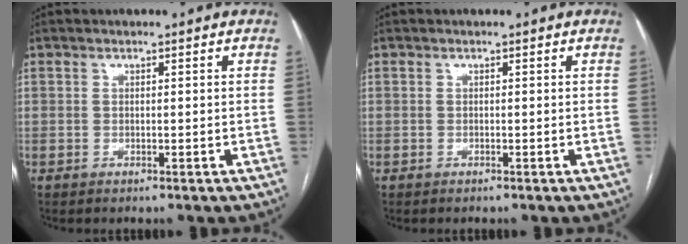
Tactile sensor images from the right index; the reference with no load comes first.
{"total": 0.0}